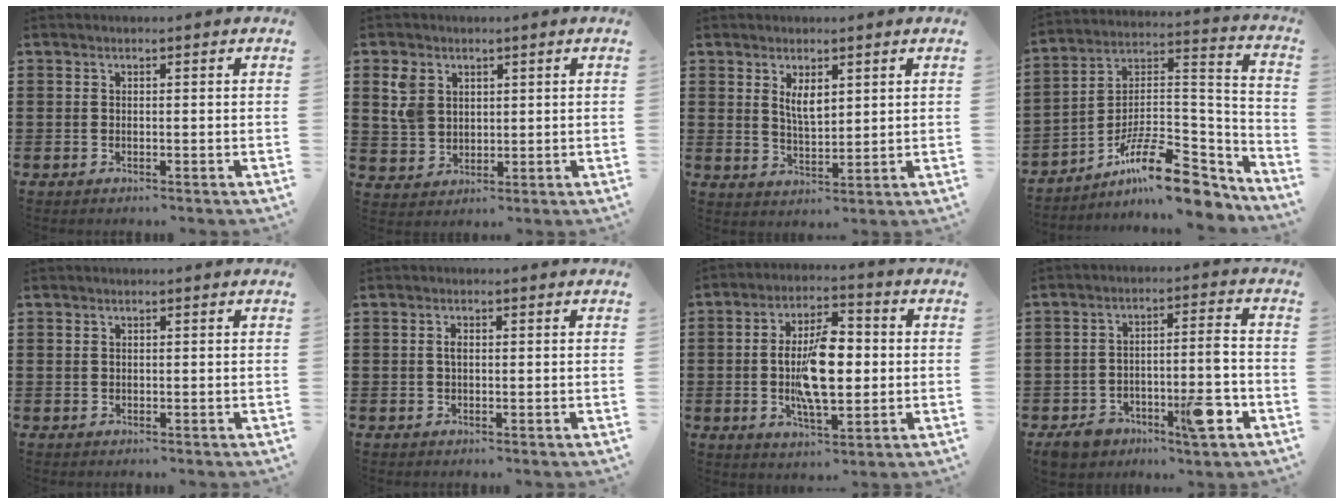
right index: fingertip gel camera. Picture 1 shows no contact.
{"total": 5.2, "force": [2.3, 4.1, 2.2], "torque": [-0.061, 0.015, 0.044]}
{"total": 3.4, "force": [1.6, 1.4, 2.7], "torque": [-0.049, -0.001, 0.026]}
{"total": 13.6, "force": [-9.4, 4.2, 8.9], "torque": [-0.148, 0.025, -0.169]}
{"total": 0.6, "force": [0.3, 0.5, 0.2], "torque": [-0.004, 0.004, 0.005]}
{"total": 1.3, "force": [0.1, 0.6, 1.1], "torque": [-0.024, 0.003, 0.001]}
{"total": 11.0, "force": [-0.5, 4.6, 9.9], "torque": [-0.204, 0.000, -0.018]}
{"total": 10.7, "force": [-4.8, 3.8, 8.8], "torque": [-0.125, 0.015, -0.079]}